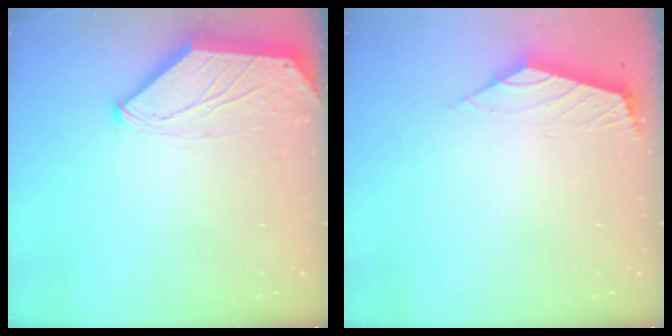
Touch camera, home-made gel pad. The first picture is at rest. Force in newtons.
{"total": 2.5, "press": 2.4, "slide": 0.7}